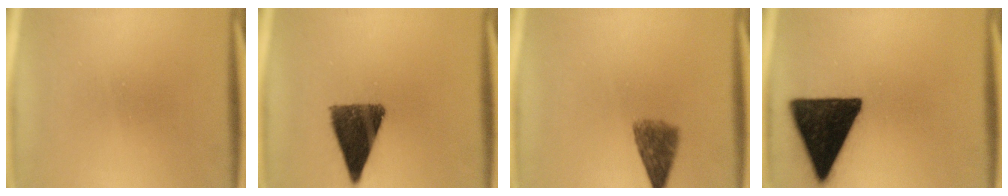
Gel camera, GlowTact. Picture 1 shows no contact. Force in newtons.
{"total": 11.4}
{"total": 5.1}
{"total": 18.1}